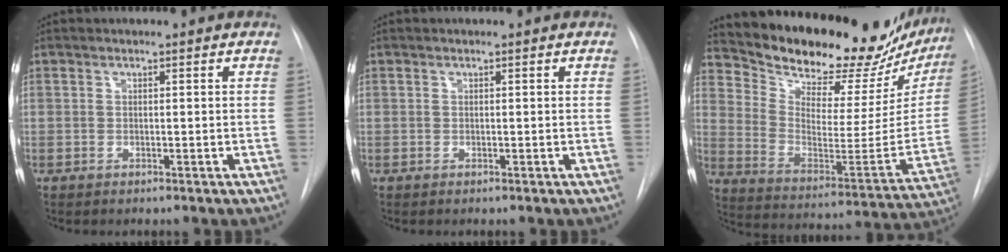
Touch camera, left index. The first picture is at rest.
{"total": 0.0}
{"total": 28.1, "force": [24.8, 8.0, 10.4], "torque": [-0.176, -0.072, 0.339]}